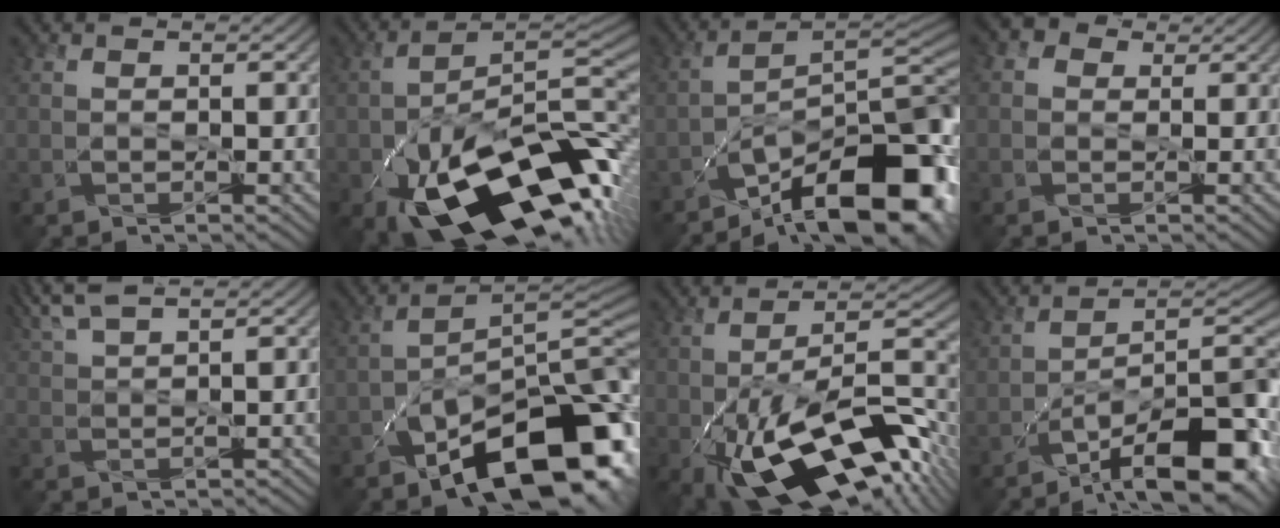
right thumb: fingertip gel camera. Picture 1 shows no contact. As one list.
[{"total": 19.8, "force": [-8.5, 9.4, 15.1], "torque": [-0.243, -0.032, -0.139]}, {"total": 15.0, "force": [-9.6, 5.3, 10.3], "torque": [-0.144, -0.005, -0.162]}, {"total": 2.5, "force": [0.4, 2.3, 0.9], "torque": [-0.009, 0.001, -0.003]}, {"total": 4.9, "force": [3.8, 0.9, 3.0], "torque": [-0.072, 0.020, 0.073]}, {"total": 15.4, "force": [-8.2, 7.1, 10.9], "torque": [-0.151, -0.018, -0.142]}, {"total": 18.5, "force": [-6.8, 7.7, 15.4], "torque": [-0.257, -0.004, -0.120]}, {"total": 15.9, "force": [-9.0, 6.3, 11.5], "torque": [-0.151, -0.006, -0.144]}]